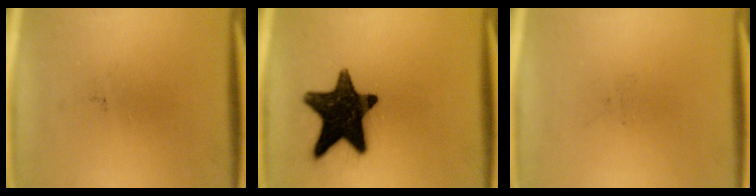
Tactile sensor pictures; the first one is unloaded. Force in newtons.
{"total": 16.6}
{"total": 0.0}